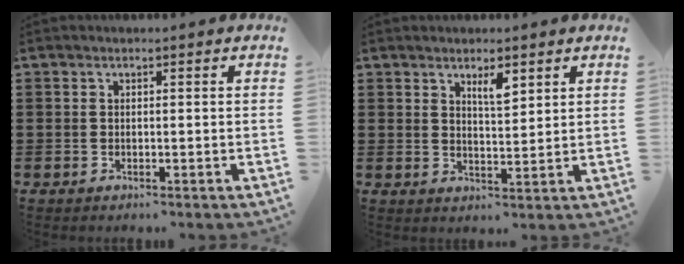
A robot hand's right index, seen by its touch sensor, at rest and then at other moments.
{"total": 3.4, "force": [2.4, 1.0, 2.2], "torque": [-0.032, -0.002, 0.038]}